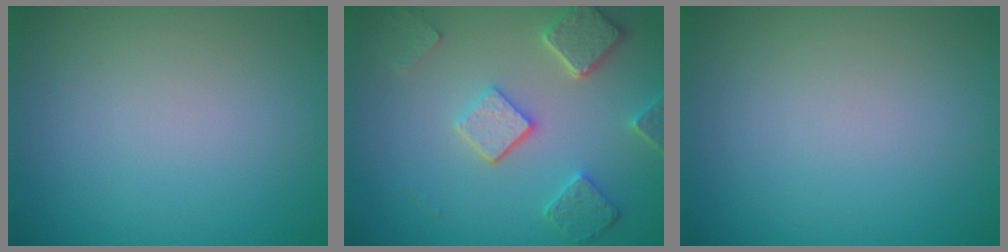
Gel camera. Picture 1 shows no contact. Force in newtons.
{"total": 5.0, "press": 3.9, "slide": 3.1}
{"total": 0.0}